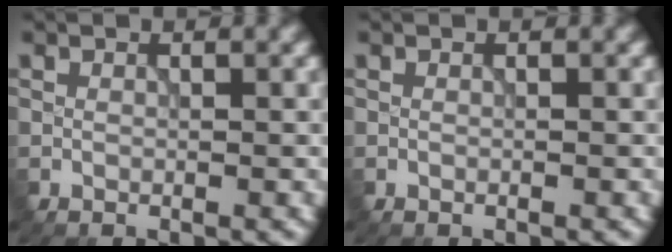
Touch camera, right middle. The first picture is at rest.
{"total": 0.0}